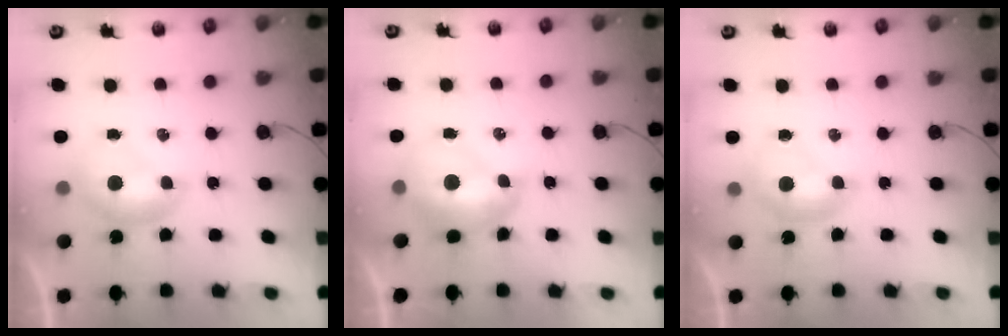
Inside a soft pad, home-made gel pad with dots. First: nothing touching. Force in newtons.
{"total": 2.8, "press": 2.7, "slide": 0.7}
{"total": 0.6, "press": 0.1, "slide": 0.6}